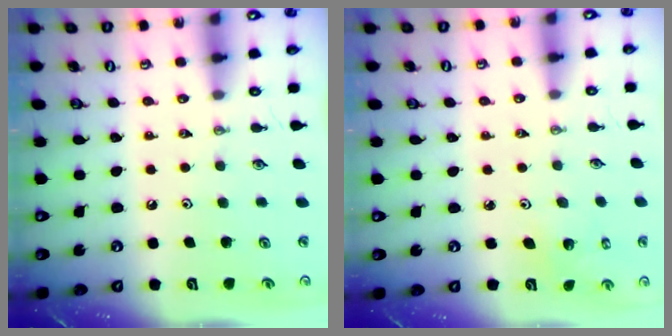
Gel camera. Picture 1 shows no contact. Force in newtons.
{"total": 2.3, "press": 2.3, "slide": 0.2}